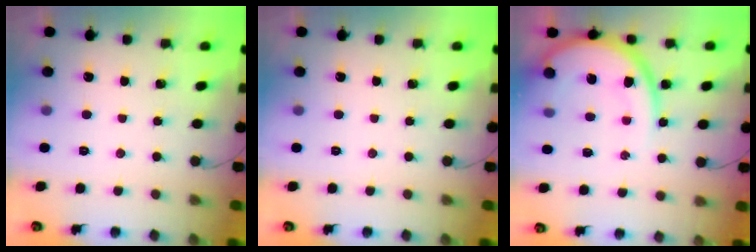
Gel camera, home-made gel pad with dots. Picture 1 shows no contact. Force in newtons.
{"total": 0.0}
{"total": 13.3, "press": 13.2, "slide": 1.4}